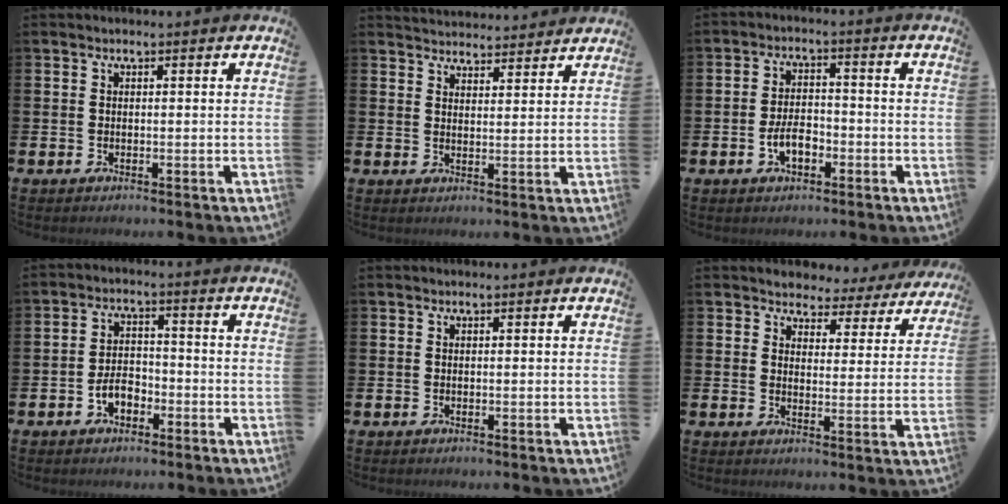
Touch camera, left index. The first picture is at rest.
{"total": 3.9, "force": [3.8, 0.6, -0.3], "torque": [-0.006, -0.021, 0.070]}
{"total": 4.1, "force": [-1.6, 2.2, 3.1], "torque": [-0.044, 0.004, -0.032]}
{"total": 3.5, "force": [-1.9, 2.1, 1.9], "torque": [-0.035, 0.006, -0.040]}
{"total": 0.0}
{"total": 3.4, "force": [3.2, 1.3, 0.0], "torque": [-0.020, -0.028, 0.050]}